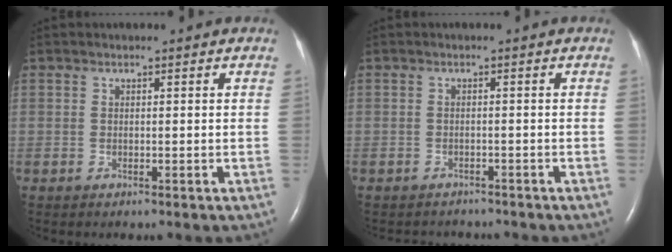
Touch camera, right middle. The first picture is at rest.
{"total": 3.4, "force": [-3.1, 1.2, 0.0], "torque": [-0.003, -0.003, -0.043]}